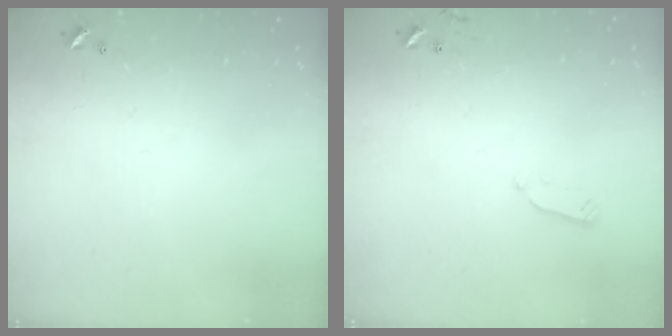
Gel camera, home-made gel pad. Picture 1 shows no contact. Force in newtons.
{"total": 2.9, "press": 2.9, "slide": 0.4}